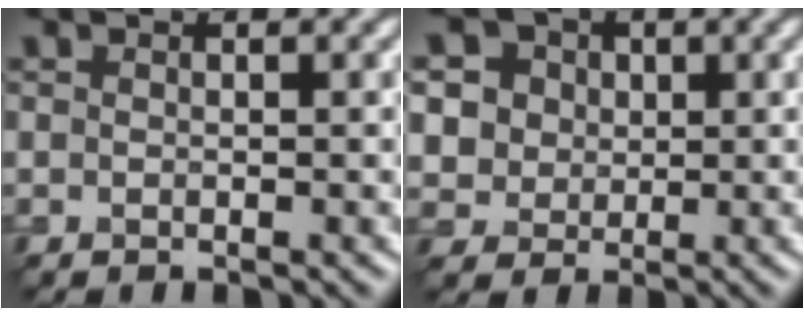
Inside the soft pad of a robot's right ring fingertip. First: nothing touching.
{"total": 7.4, "force": [3.0, 6.1, 2.8], "torque": [-0.065, 0.019, 0.037]}